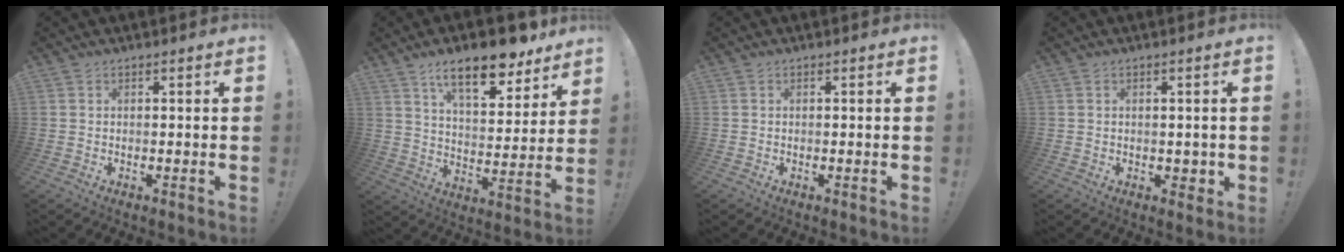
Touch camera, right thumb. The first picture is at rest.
{"total": 15.9, "force": [11.0, 5.5, 10.1], "torque": [-0.151, -0.073, 0.183]}
{"total": 0.0}
{"total": 1.9, "force": [0.5, 1.6, 1.0], "torque": [0.000, -0.003, 0.007]}